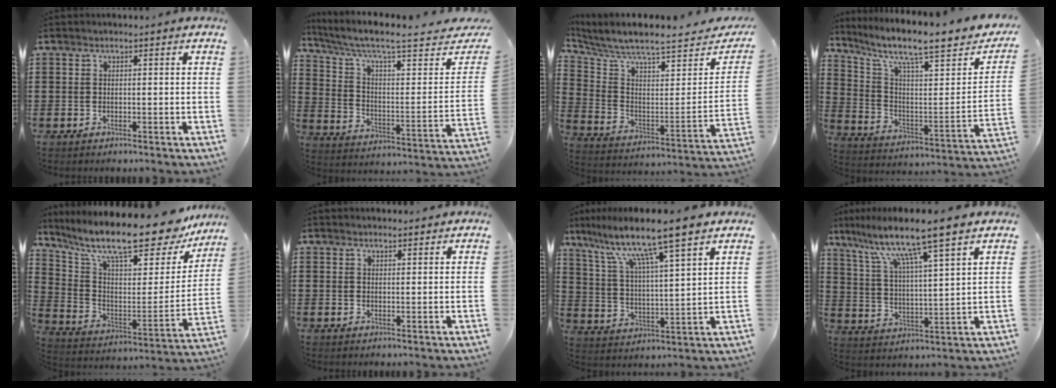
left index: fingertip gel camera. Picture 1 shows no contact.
{"total": 6.4, "force": [5.0, 1.0, 3.9], "torque": [-0.098, -0.038, 0.083]}
{"total": 5.9, "force": [5.2, 0.5, 2.8], "torque": [-0.084, -0.055, 0.084]}
{"total": 8.7, "force": [6.9, 1.2, 5.1], "torque": [-0.114, -0.058, 0.107]}
{"total": 13.8, "force": [11.0, 2.2, 8.0], "torque": [-0.173, -0.081, 0.182]}
{"total": 1.2, "force": [1.1, 0.2, 0.2], "torque": [-0.005, 0.001, 0.022]}
{"total": 10.1, "force": [7.9, -0.4, 6.2], "torque": [-0.149, -0.046, 0.126]}
{"total": 9.3, "force": [7.3, -0.6, 5.7], "torque": [-0.139, -0.045, 0.114]}